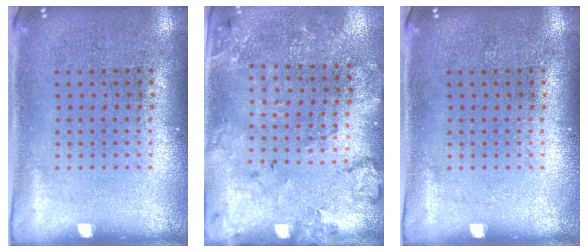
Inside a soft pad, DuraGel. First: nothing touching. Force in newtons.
{"total": 1.8, "press": 1.7, "slide": 0.6}
{"total": 0.0}